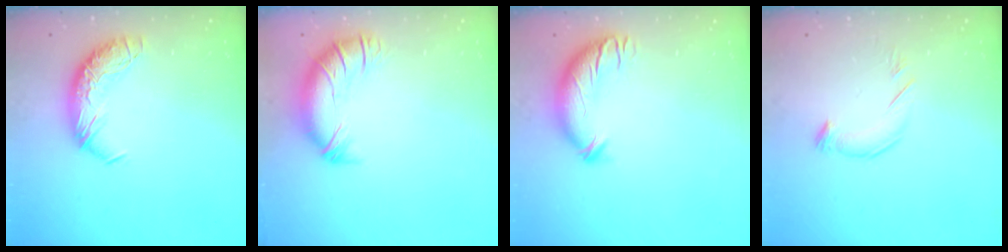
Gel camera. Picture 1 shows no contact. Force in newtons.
{"total": 3.7, "press": 2.6, "slide": 2.6}
{"total": 3.8, "press": 3.0, "slide": 2.3}
{"total": 4.6, "press": 4.6, "slide": 0.5}